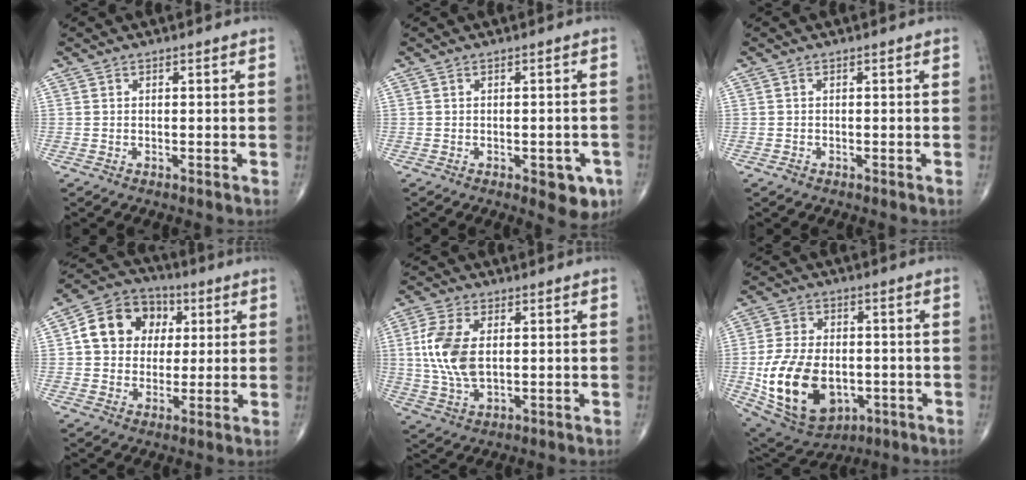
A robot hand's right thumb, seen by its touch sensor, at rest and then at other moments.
{"total": 5.6, "force": [-2.4, 2.7, 4.3], "torque": [-0.026, 0.004, -0.023]}
{"total": 0.6, "force": [-0.4, 0.4, 0.2], "torque": [0.000, 0.000, -0.009]}
{"total": 13.0, "force": [2.6, 11.0, 6.6], "torque": [-0.079, 0.011, 0.035]}
{"total": 10.7, "force": [1.3, 5.9, 8.8], "torque": [-0.192, -0.004, 0.028]}
{"total": 19.5, "force": [-4.1, 12.8, 14.2], "torque": [-0.251, 0.002, -0.045]}